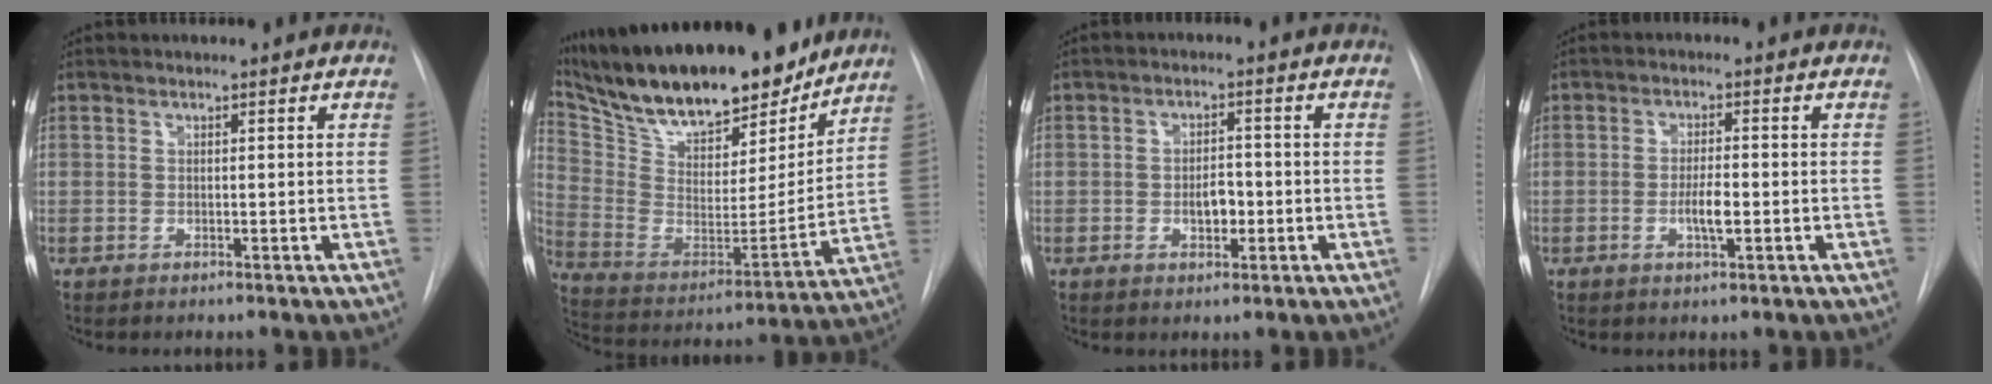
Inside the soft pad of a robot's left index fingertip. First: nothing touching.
{"total": 27.7, "force": [23.0, 8.0, 13.2], "torque": [-0.252, -0.003, 0.360]}
{"total": 3.6, "force": [-1.0, 1.9, 2.8], "torque": [-0.042, 0.004, -0.013]}
{"total": 3.6, "force": [-1.0, 0.8, 3.4], "torque": [-0.062, -0.001, -0.016]}